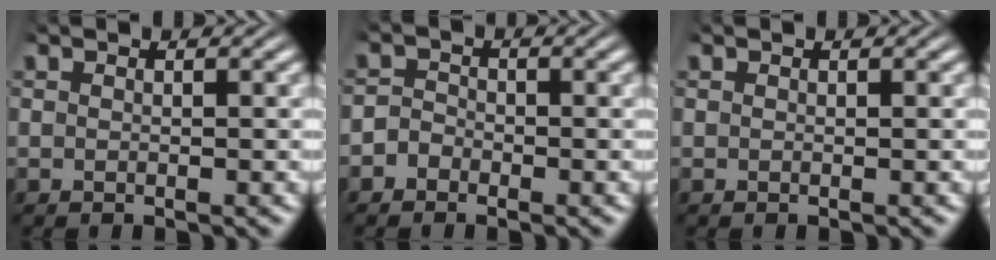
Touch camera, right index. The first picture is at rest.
{"total": 2.0, "force": [-1.4, 1.4, 0.0], "torque": [-0.003, -0.010, -0.027]}
{"total": 0.0}